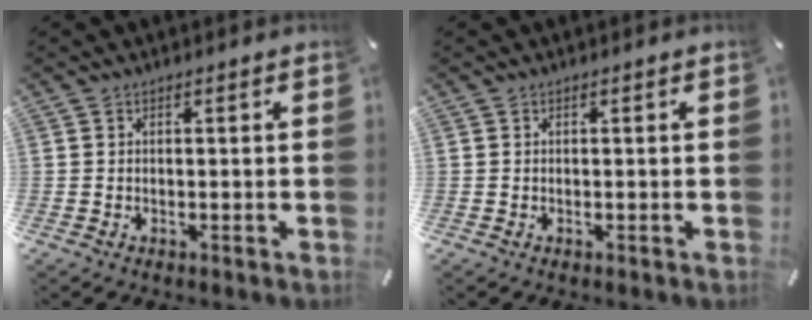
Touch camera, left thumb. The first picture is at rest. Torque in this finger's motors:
{"motor_torque": [-0.23, -0.18, -0.12, 0.02, -0.04]}